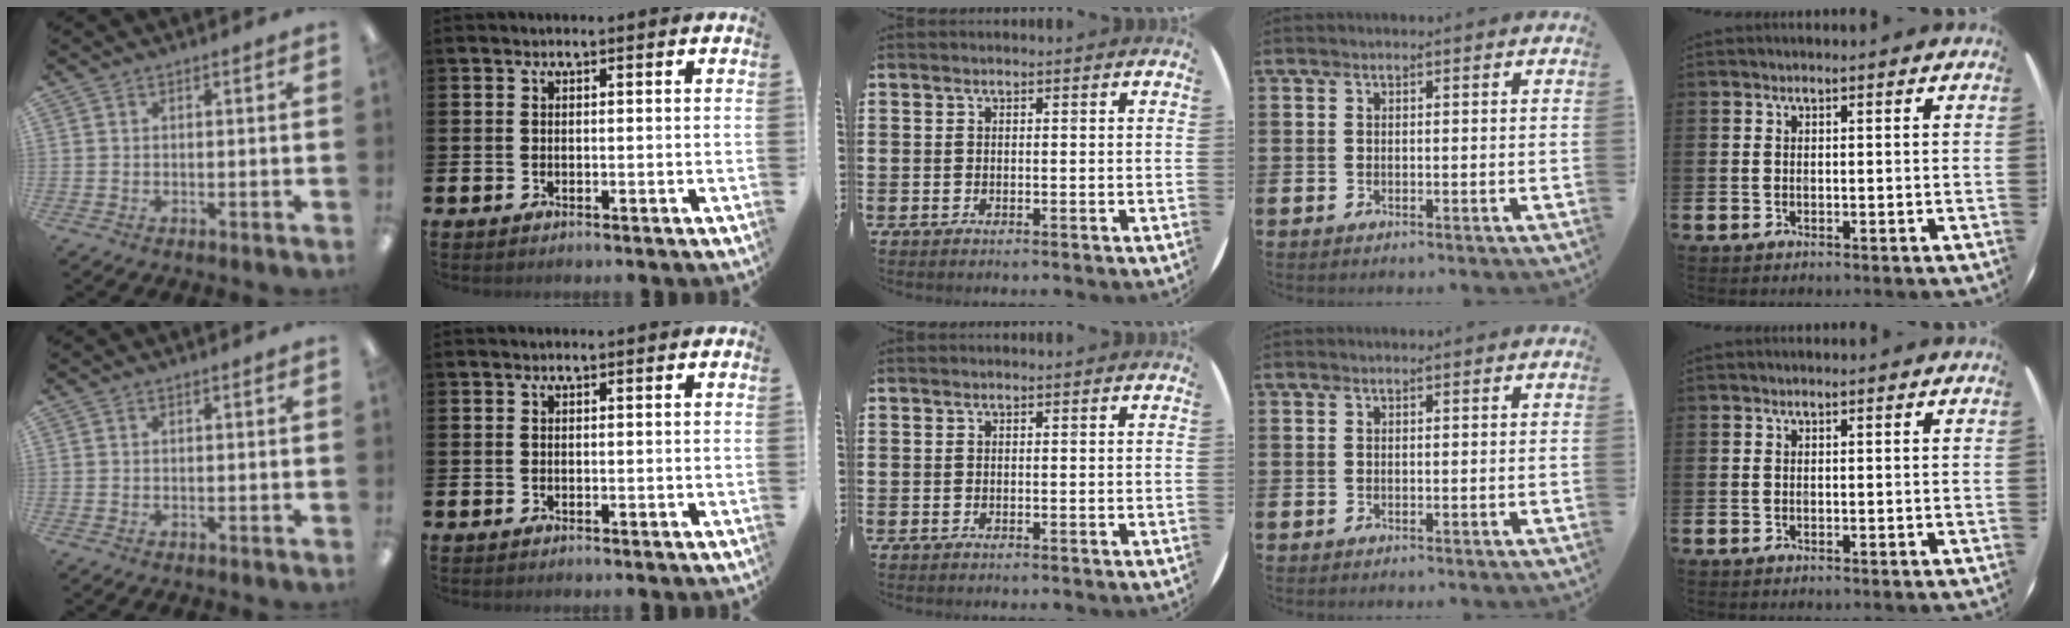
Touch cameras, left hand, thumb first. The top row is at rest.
{}